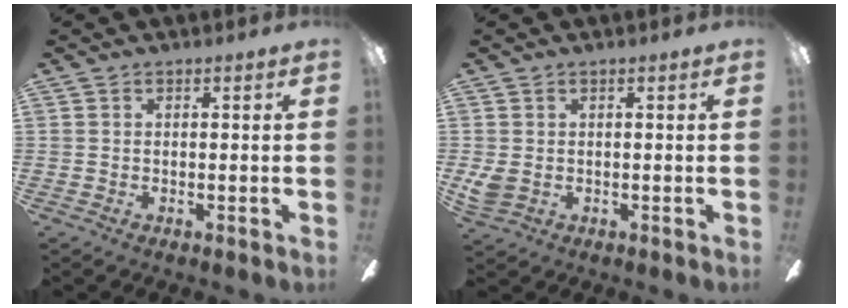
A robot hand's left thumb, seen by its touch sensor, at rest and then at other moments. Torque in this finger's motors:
{"motor_torque": [0.00, 0.01, 0.17, -0.19, 0.00]}